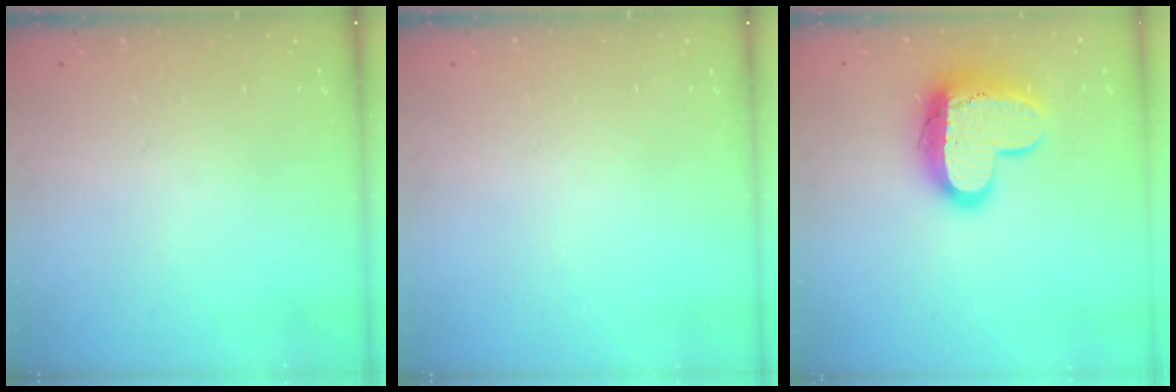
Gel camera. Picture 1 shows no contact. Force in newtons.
{"total": 0.0}
{"total": 14.3, "press": 14.3, "slide": 1.2}